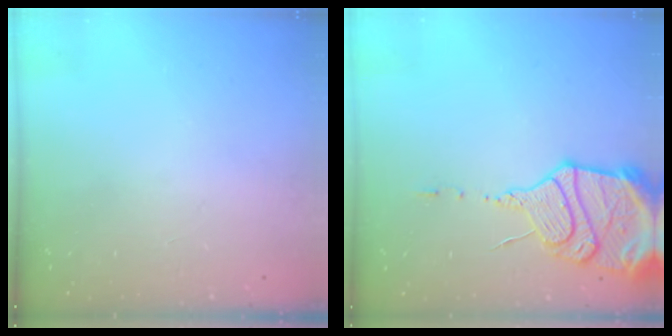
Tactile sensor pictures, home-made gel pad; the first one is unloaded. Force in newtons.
{"total": 17.0, "press": 16.9, "slide": 1.6}